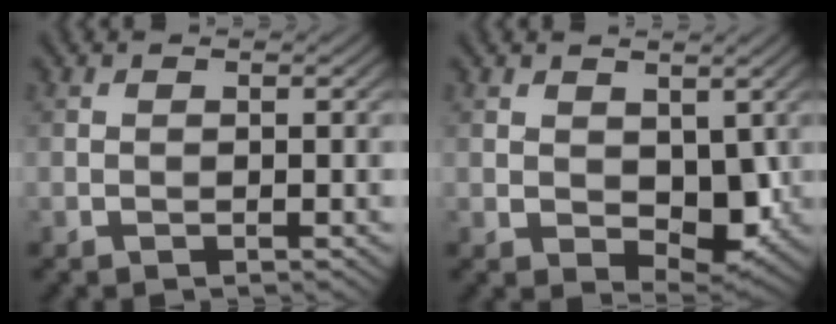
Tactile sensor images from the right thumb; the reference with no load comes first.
{"total": 5.6, "force": [0.9, 3.7, 4.1], "torque": [-0.080, -0.016, 0.020]}